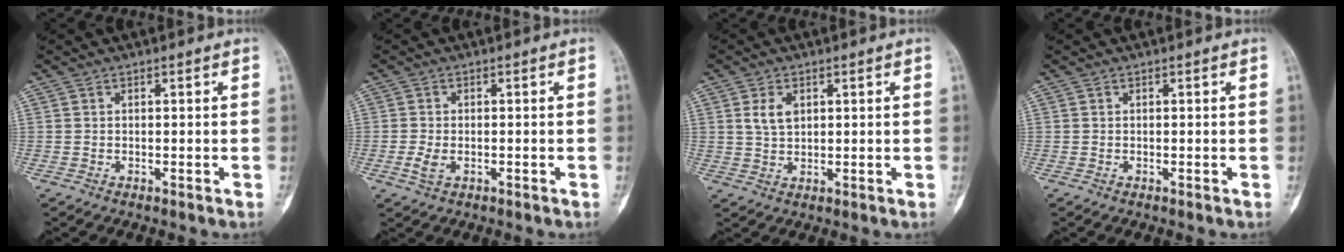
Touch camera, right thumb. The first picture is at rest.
{"total": 2.8, "force": [-0.8, 1.7, 2.1], "torque": [-0.046, 0.001, -0.016]}
{"total": 3.9, "force": [1.5, 2.5, 2.6], "torque": [-0.040, -0.003, 0.031]}
{"total": 0.0}